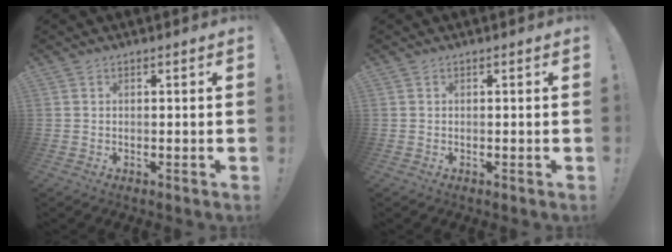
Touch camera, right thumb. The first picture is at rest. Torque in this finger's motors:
{"motor_torque": [-0.01, 0.01, 0.00, 0.00, 0.00]}